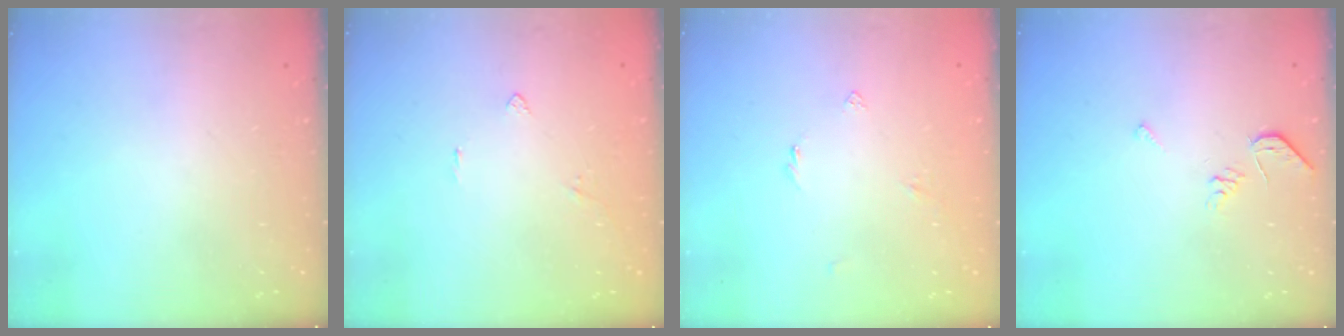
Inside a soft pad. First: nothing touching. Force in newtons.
{"total": 2.5, "press": 2.5, "slide": 0.4}
{"total": 2.5, "press": 2.4, "slide": 0.5}
{"total": 5.1, "press": 5.1, "slide": 0.6}